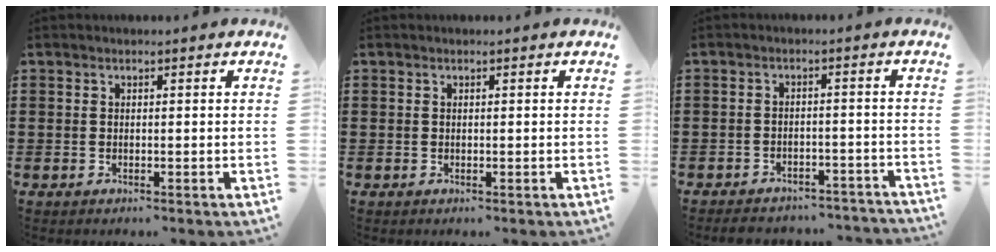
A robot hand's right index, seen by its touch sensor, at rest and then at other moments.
{"total": 0.0}
{"total": 3.3, "force": [-3.3, 0.6, 0.1], "torque": [-0.007, 0.003, -0.068]}